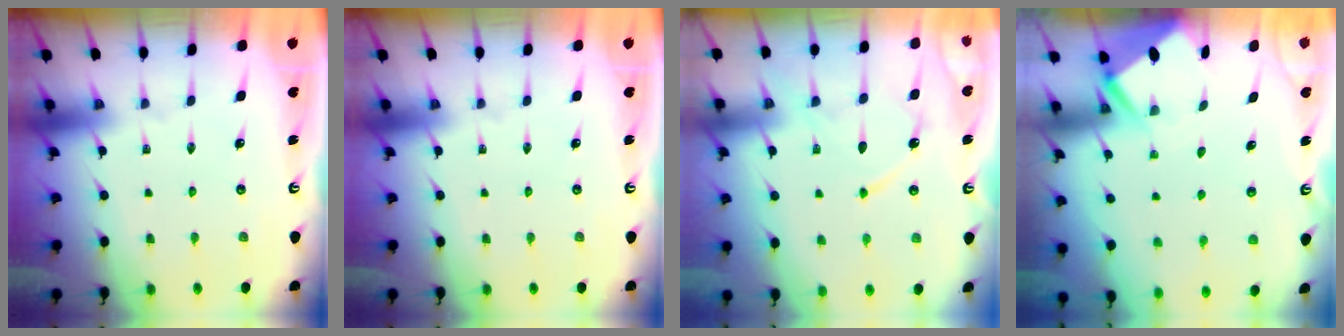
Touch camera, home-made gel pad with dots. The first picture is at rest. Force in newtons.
{"total": 0.0}
{"total": 11.8, "press": 11.7, "slide": 1.2}
{"total": 3.4, "press": 3.4, "slide": 0.4}